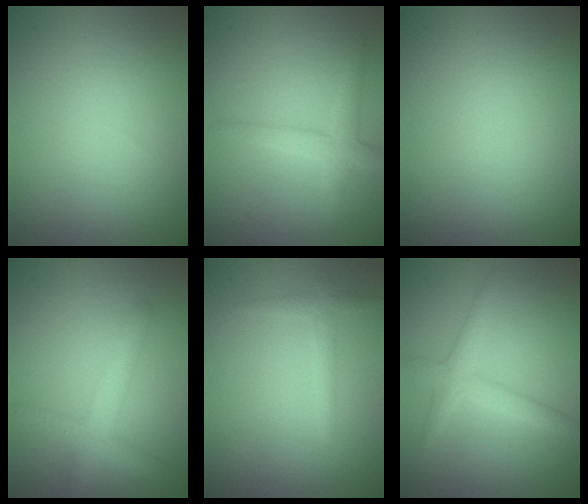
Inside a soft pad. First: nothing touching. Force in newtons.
{"total": 2.5, "press": 2.5, "slide": 0.2}
{"total": 0.0}
{"total": 3.4, "press": 3.4, "slide": 0.1}
{"total": 1.5, "press": 1.5, "slide": 0.0}
{"total": 2.5, "press": 2.5, "slide": 0.1}